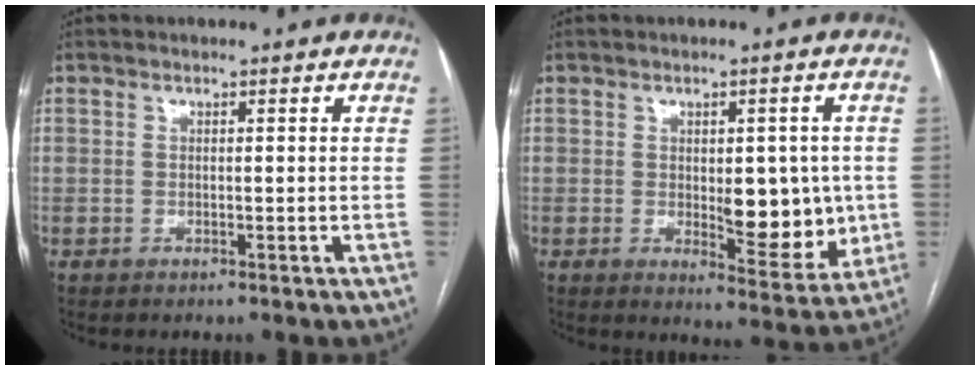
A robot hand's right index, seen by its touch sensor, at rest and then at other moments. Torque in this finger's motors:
{"motor_torque": [0.39, 0.24, 0.18, 0.03]}